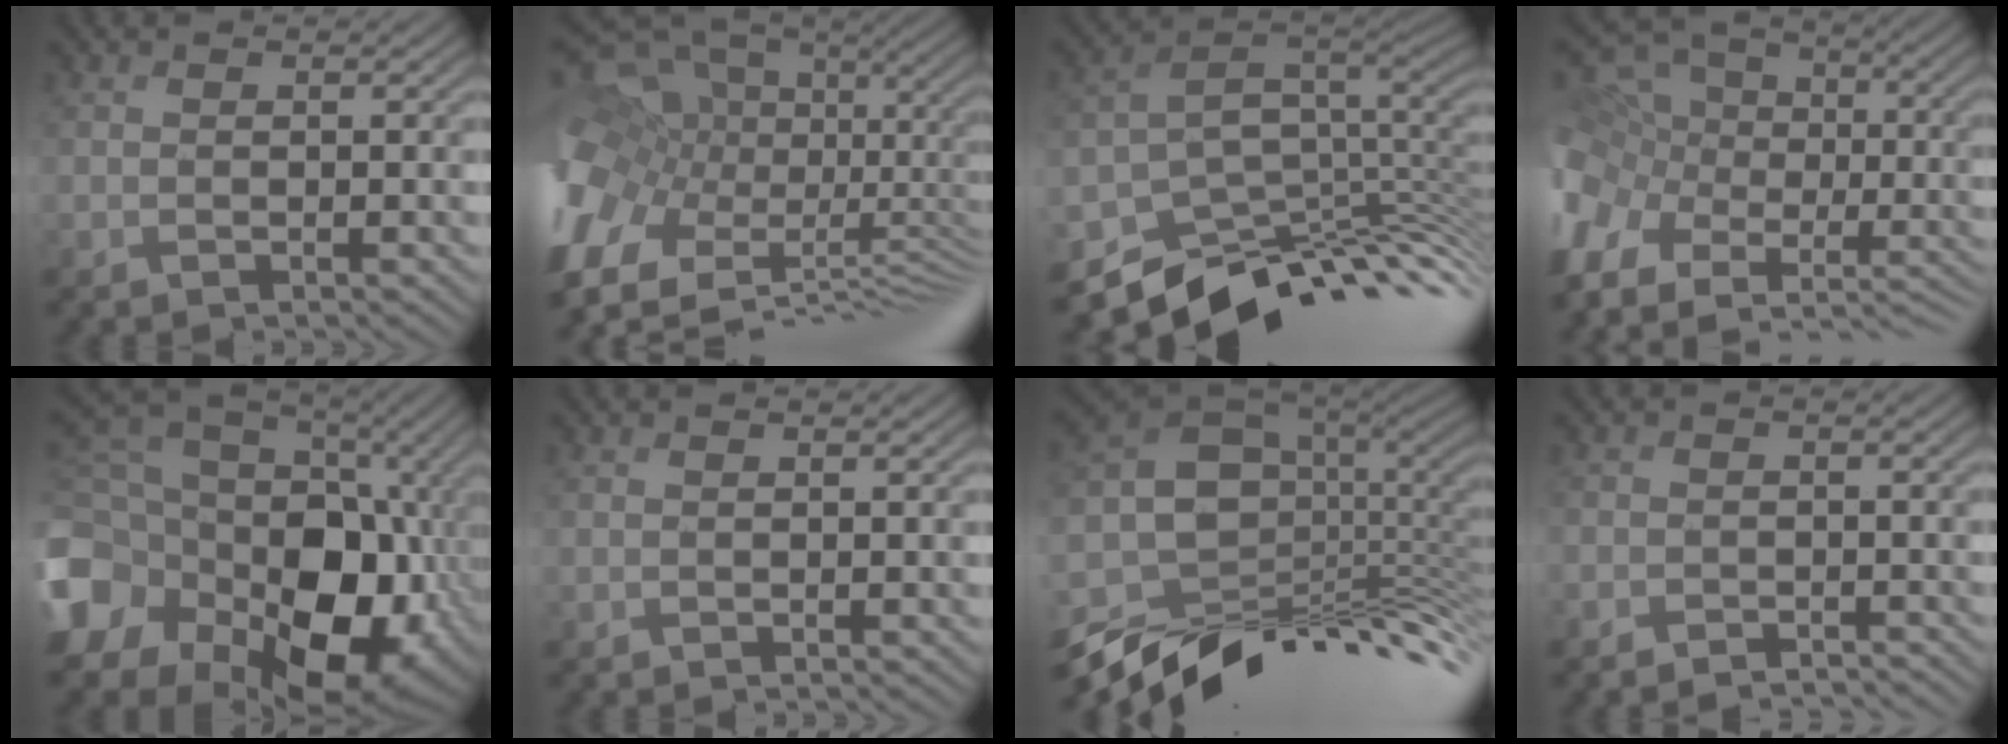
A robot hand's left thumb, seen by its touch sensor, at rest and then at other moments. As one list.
[{"total": 18.8, "force": [-3.3, 11.1, 14.8], "torque": [-0.304, 0.002, -0.020]}, {"total": 10.9, "force": [-3.4, 6.8, 7.8], "torque": [-0.169, -0.026, -0.045]}, {"total": 15.2, "force": [-8.5, 10.2, 7.5], "torque": [-0.228, -0.022, -0.090]}, {"total": 21.3, "force": [-4.4, 16.8, 12.4], "torque": [-0.277, -0.061, -0.050]}, {"total": 0.0}, {"total": 15.1, "force": [-4.2, 9.0, 11.4], "torque": [-0.246, -0.022, -0.064]}, {"total": 2.4, "force": [-2.3, 0.6, 0.5], "torque": [-0.003, -0.004, -0.044]}]